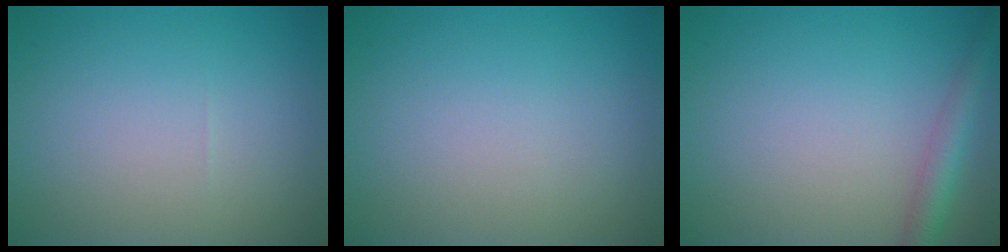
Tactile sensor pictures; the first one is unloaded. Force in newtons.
{"total": 0.0}
{"total": 2.7, "press": 2.7, "slide": 0.1}